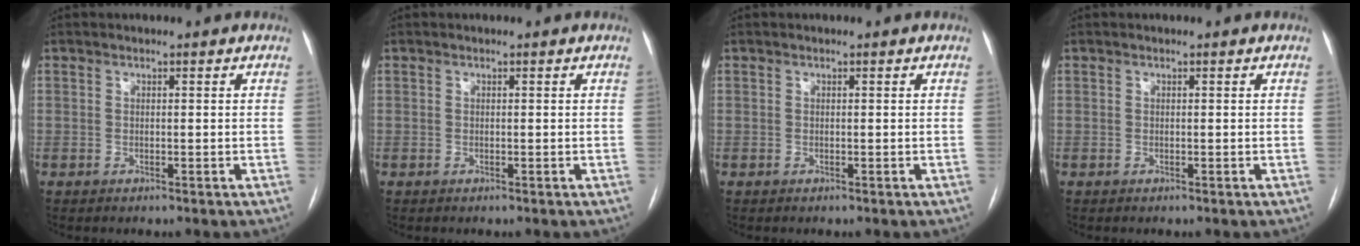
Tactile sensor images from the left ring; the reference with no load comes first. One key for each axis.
{"total": 0.0}
{"total": 0.0}
{"total": 0.0}